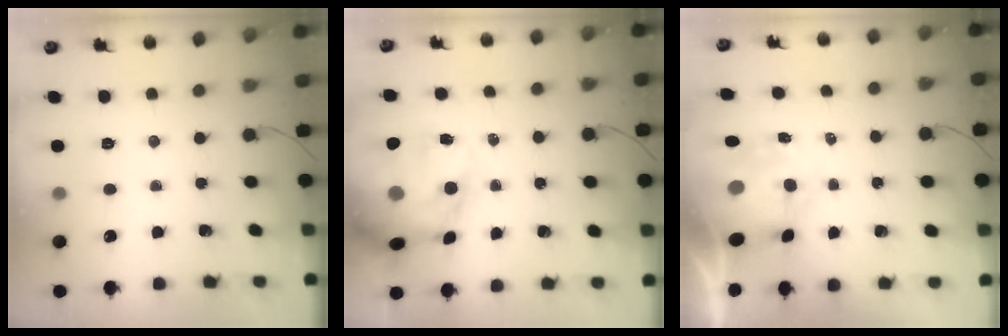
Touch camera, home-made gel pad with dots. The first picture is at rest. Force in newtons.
{"total": 17.7, "press": 17.2, "slide": 4.2}
{"total": 9.0, "press": 8.4, "slide": 3.0}